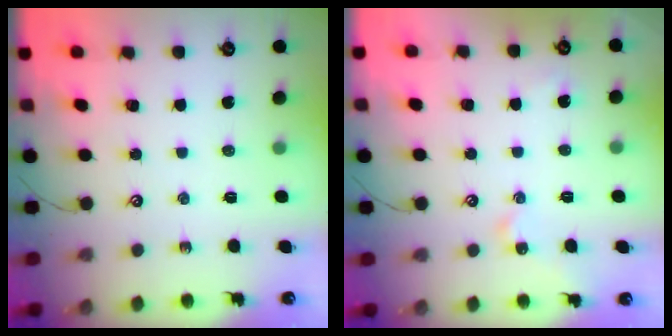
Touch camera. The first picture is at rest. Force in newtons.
{"total": 2.4, "press": 2.4, "slide": 0.4}